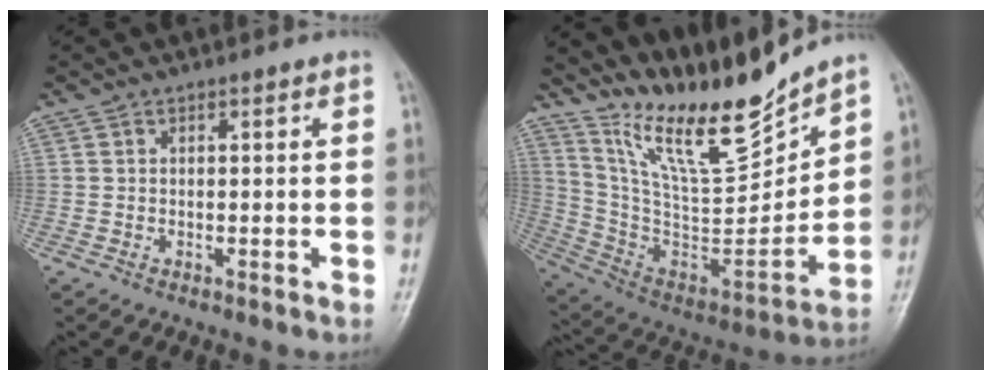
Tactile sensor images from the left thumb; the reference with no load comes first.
{"total": 20.3, "force": [16.7, 4.2, 10.8], "torque": [-0.141, -0.107, 0.308]}